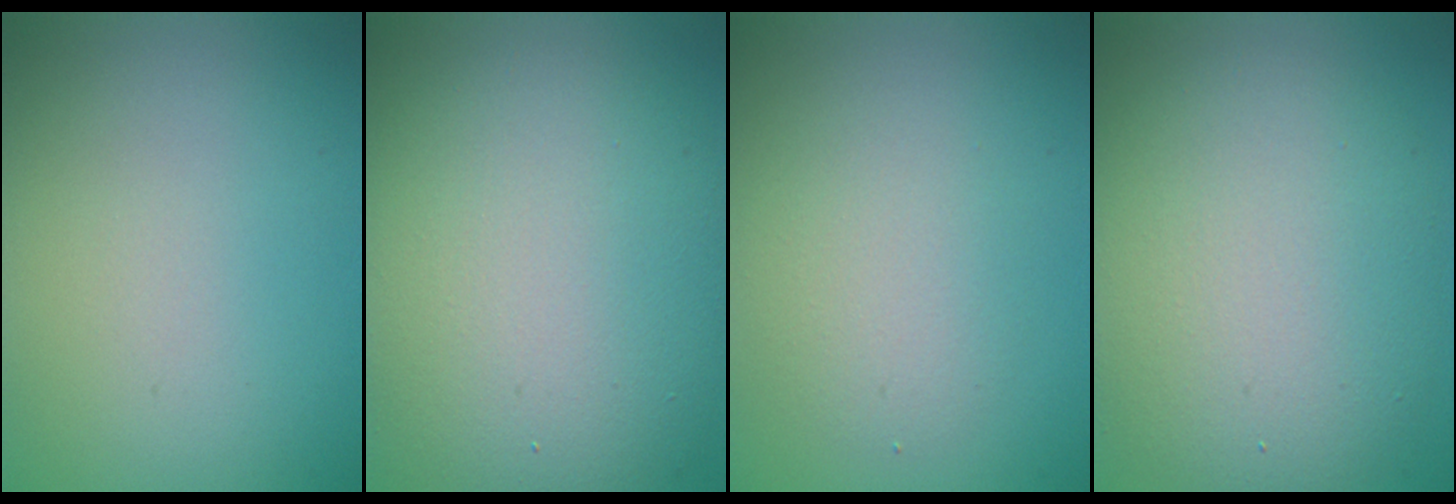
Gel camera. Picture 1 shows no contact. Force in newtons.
{"total": 11.4, "press": 11.4, "slide": 0.8}
{"total": 2.6, "press": 2.6, "slide": 0.3}
{"total": 8.7, "press": 8.7, "slide": 0.5}